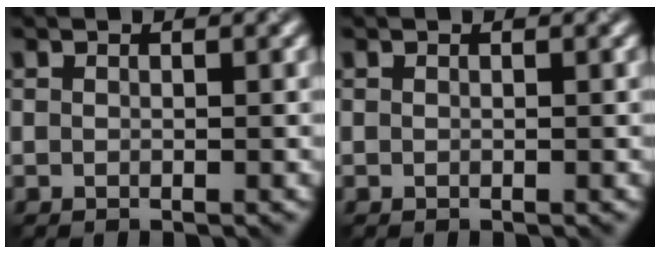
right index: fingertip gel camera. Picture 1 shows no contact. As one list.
[{"total": 0.0}]